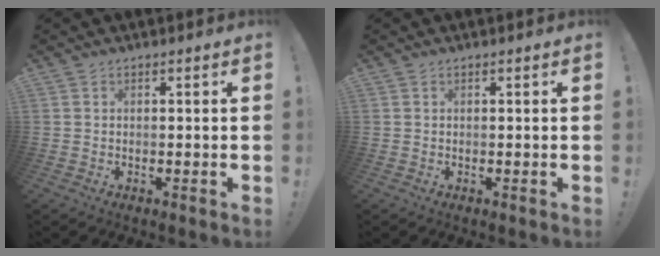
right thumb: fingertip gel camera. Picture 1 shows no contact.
{"total": 0.0}